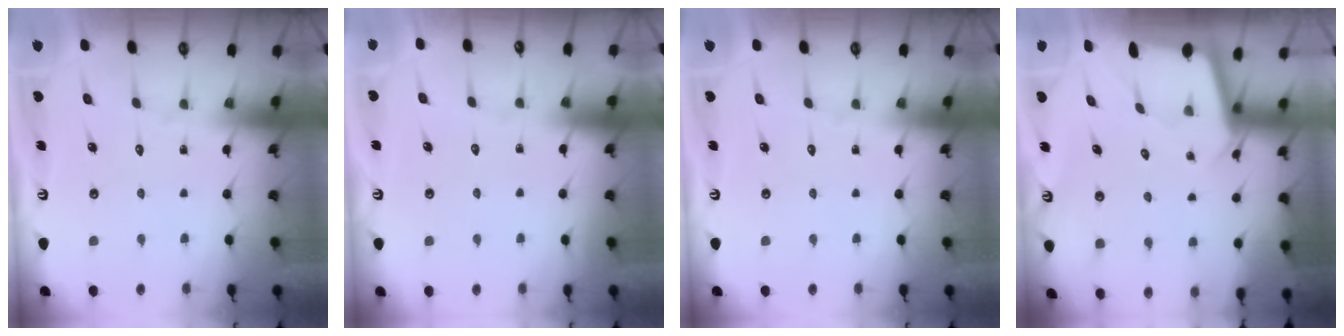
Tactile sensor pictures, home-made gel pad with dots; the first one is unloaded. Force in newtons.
{"total": 3.3, "press": 3.2, "slide": 0.5}
{"total": 0.0}
{"total": 2.0, "press": 2.0, "slide": 0.3}